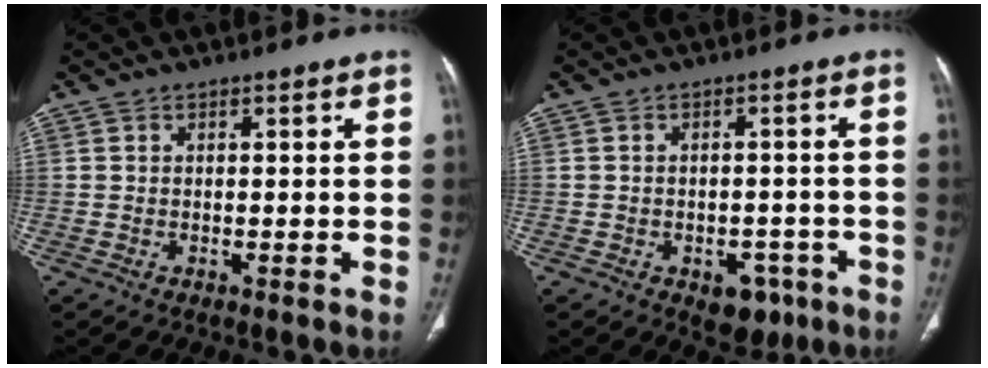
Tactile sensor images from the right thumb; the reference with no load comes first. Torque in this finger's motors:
{"motor_torque": [1.85, 0.38, 0.50, -0.33, 0.03]}